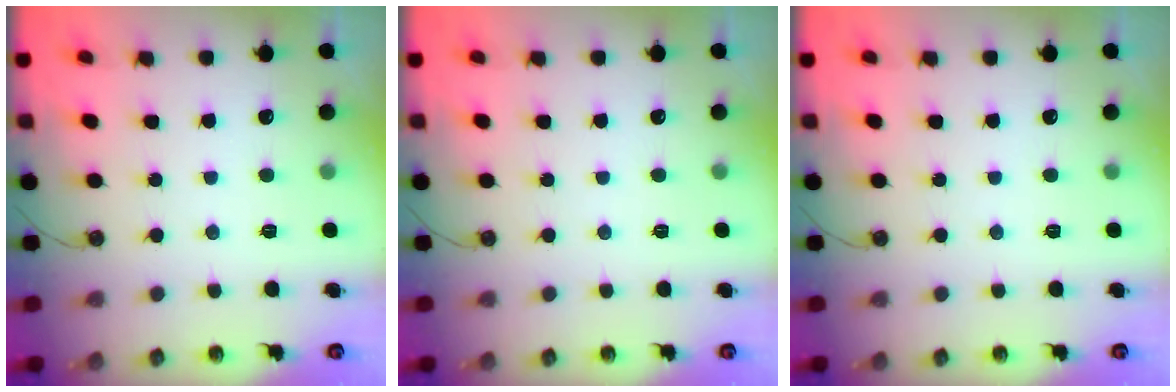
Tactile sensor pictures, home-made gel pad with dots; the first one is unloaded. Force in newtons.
{"total": 0.0}
{"total": 0.0}